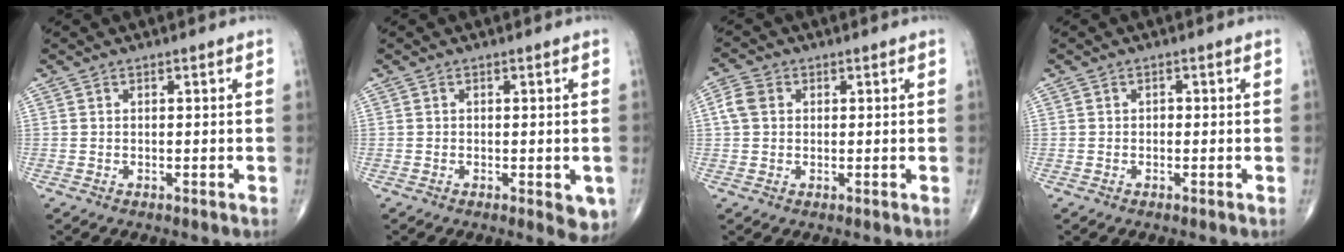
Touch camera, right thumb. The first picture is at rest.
{"total": 4.3, "force": [-1.4, 1.7, 3.7], "torque": [-0.026, -0.006, -0.018]}
{"total": 4.0, "force": [0.7, 3.2, 2.3], "torque": [-0.048, 0.011, 0.010]}
{"total": 0.6, "force": [-0.2, 0.4, 0.3], "torque": [0.003, 0.003, -0.008]}